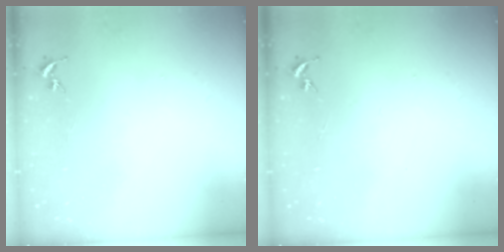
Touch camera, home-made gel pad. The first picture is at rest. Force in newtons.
{"total": 0.0}